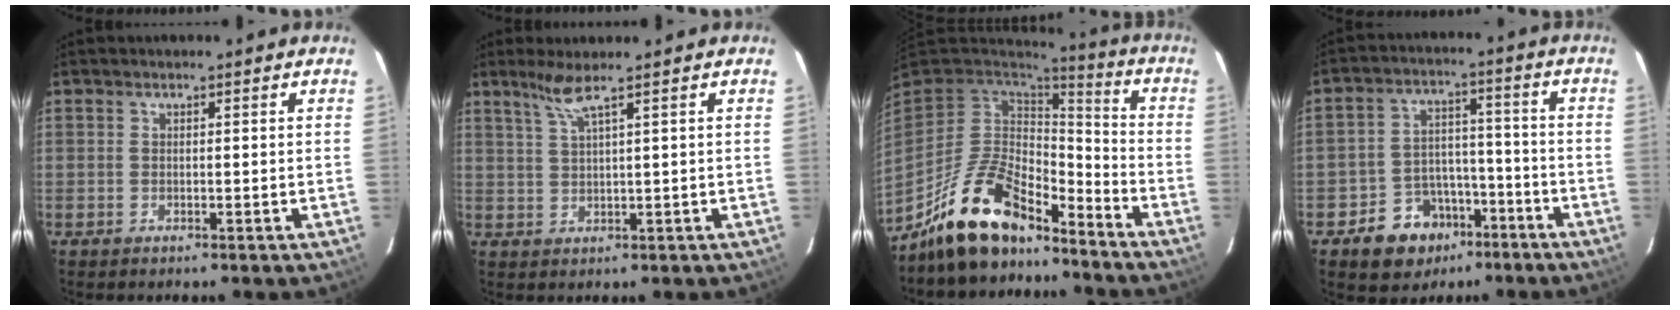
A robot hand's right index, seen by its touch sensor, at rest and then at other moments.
{"total": 3.4, "force": [2.3, -0.9, 2.3], "torque": [-0.047, -0.005, 0.048]}
{"total": 16.5, "force": [-12.5, 6.3, 8.6], "torque": [-0.188, -0.003, -0.224]}
{"total": 10.4, "force": [-6.4, 7.7, 2.9], "torque": [-0.065, 0.035, -0.083]}